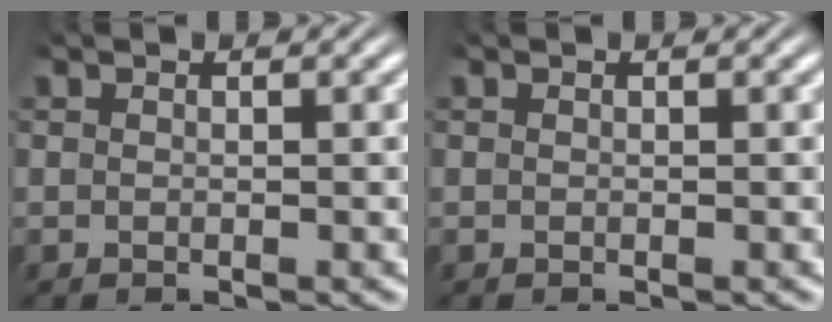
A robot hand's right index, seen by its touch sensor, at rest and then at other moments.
{"total": 0.0}